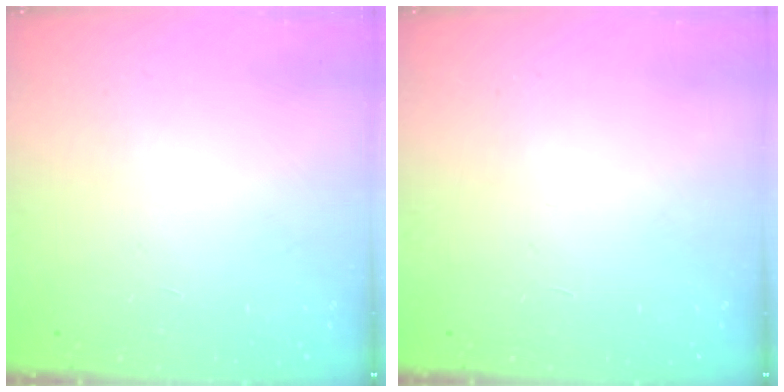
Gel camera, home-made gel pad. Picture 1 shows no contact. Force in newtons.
{"total": 0.0}